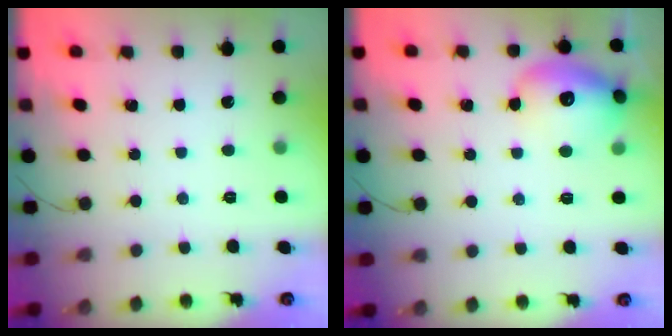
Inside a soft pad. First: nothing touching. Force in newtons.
{"total": 14.2, "press": 14.1, "slide": 1.5}